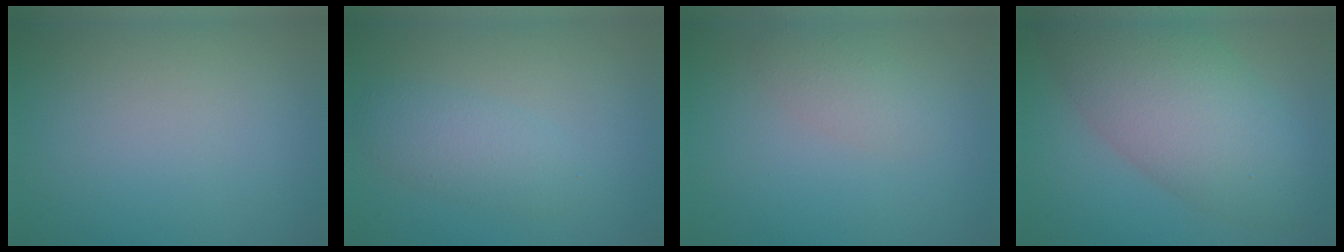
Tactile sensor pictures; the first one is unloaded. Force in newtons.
{"total": 2.7, "press": 2.7, "slide": 0.1}
{"total": 1.8, "press": 1.8, "slide": 0.2}
{"total": 8.5, "press": 8.5, "slide": 0.0}